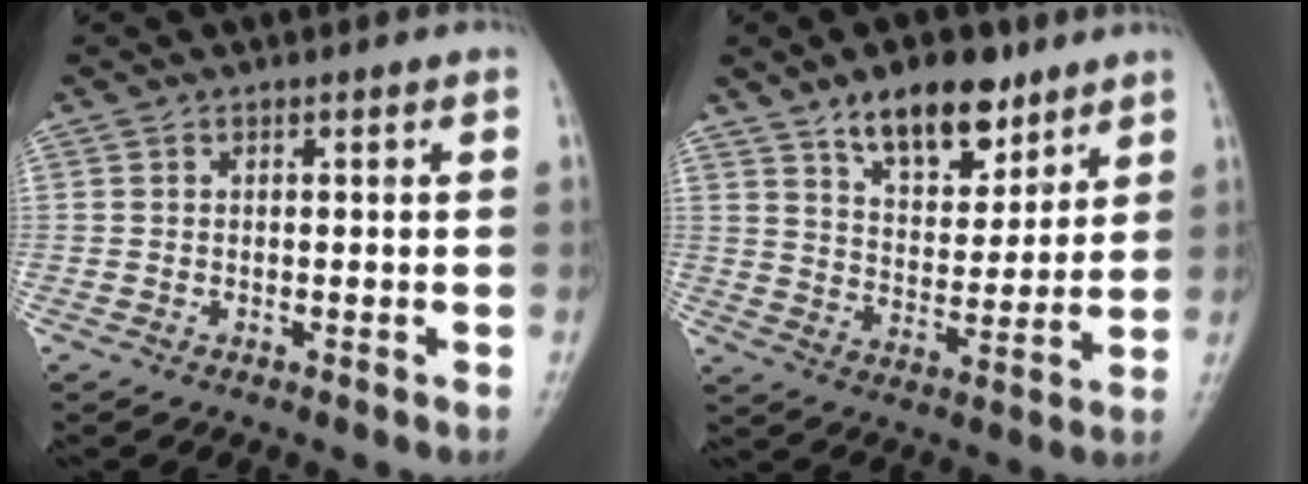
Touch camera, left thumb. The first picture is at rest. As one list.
[{"total": 12.7, "force": [8.4, 6.2, 7.3], "torque": [-0.080, -0.053, 0.140]}]